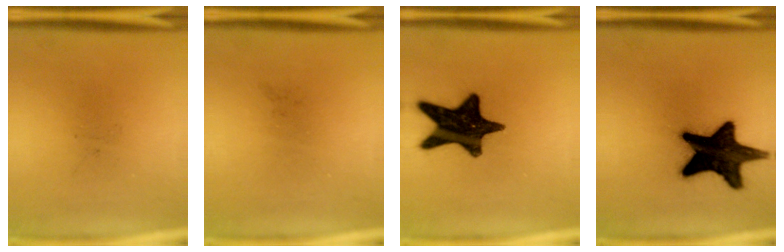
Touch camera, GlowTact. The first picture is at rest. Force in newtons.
{"total": 0.0}
{"total": 17.1}
{"total": 18.6}